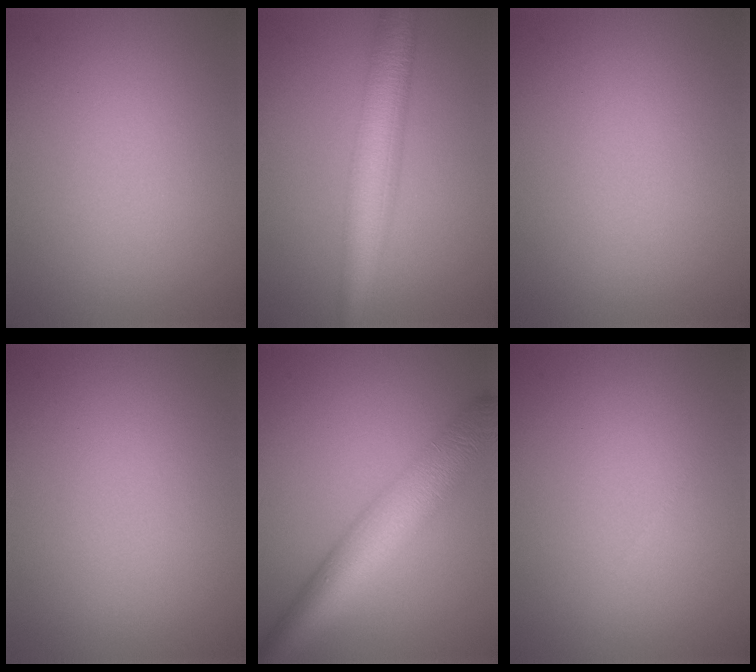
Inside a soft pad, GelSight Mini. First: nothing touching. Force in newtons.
{"total": 6.6, "press": 6.6, "slide": 0.1}
{"total": 0.0}
{"total": 0.0}
{"total": 8.4, "press": 8.4, "slide": 0.4}
{"total": 0.0}